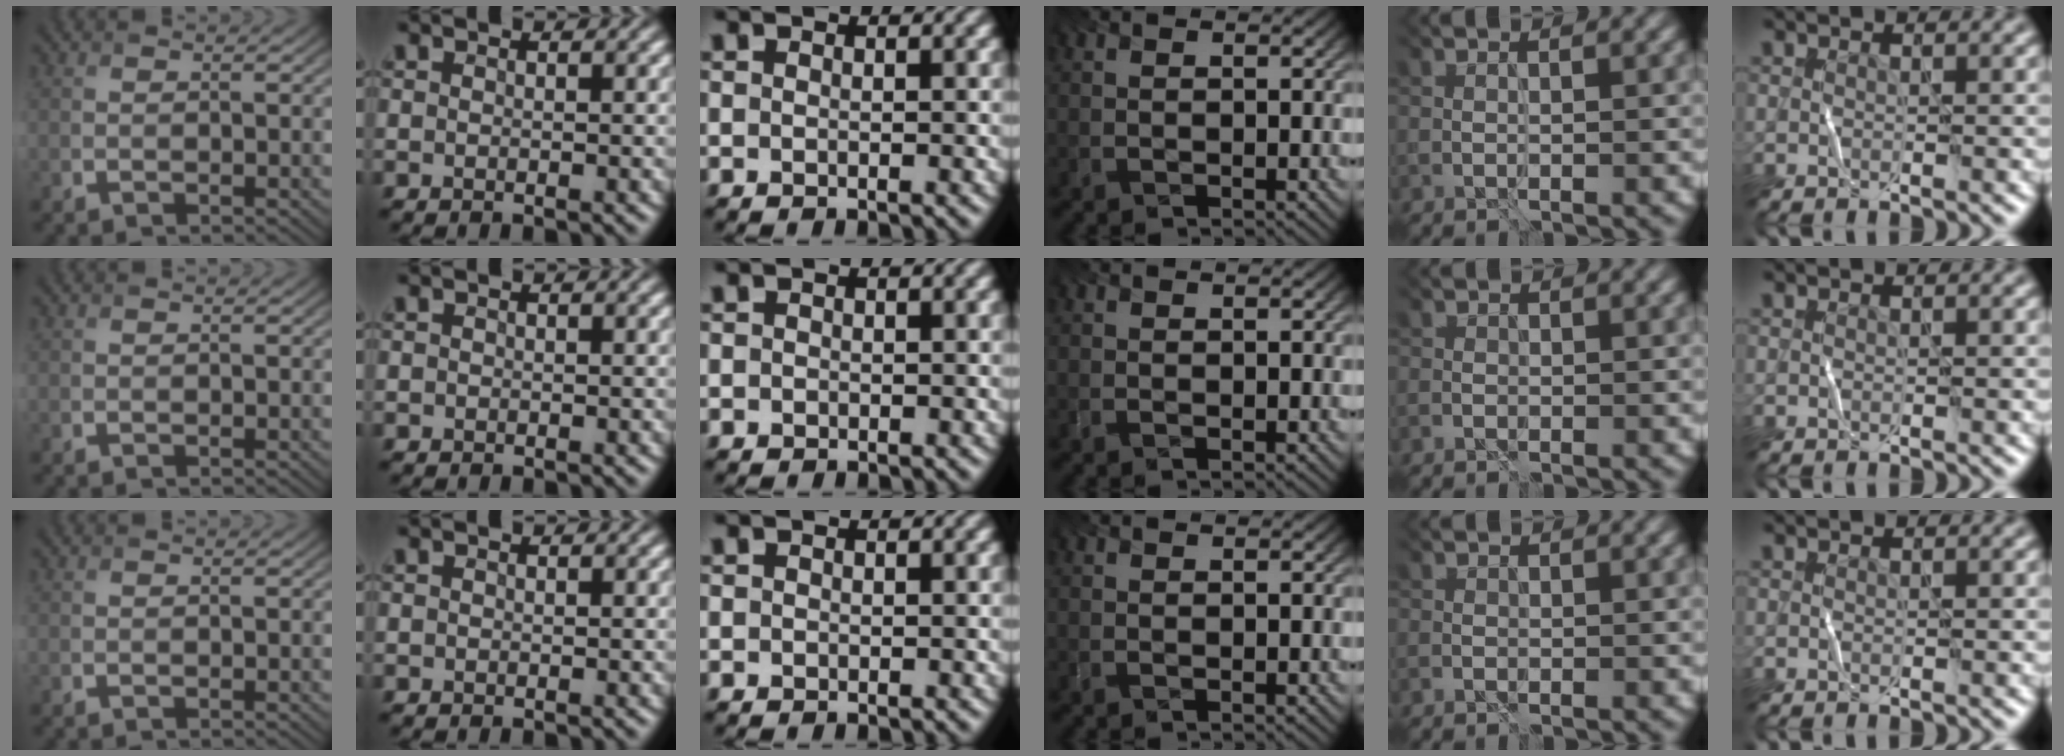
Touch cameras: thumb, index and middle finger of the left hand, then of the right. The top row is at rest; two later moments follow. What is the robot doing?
{"motion": "fold", "object": "bandana"}